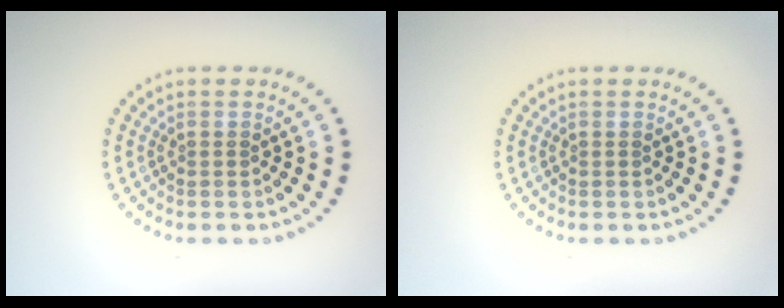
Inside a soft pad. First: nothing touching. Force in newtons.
{"total": 0.0}